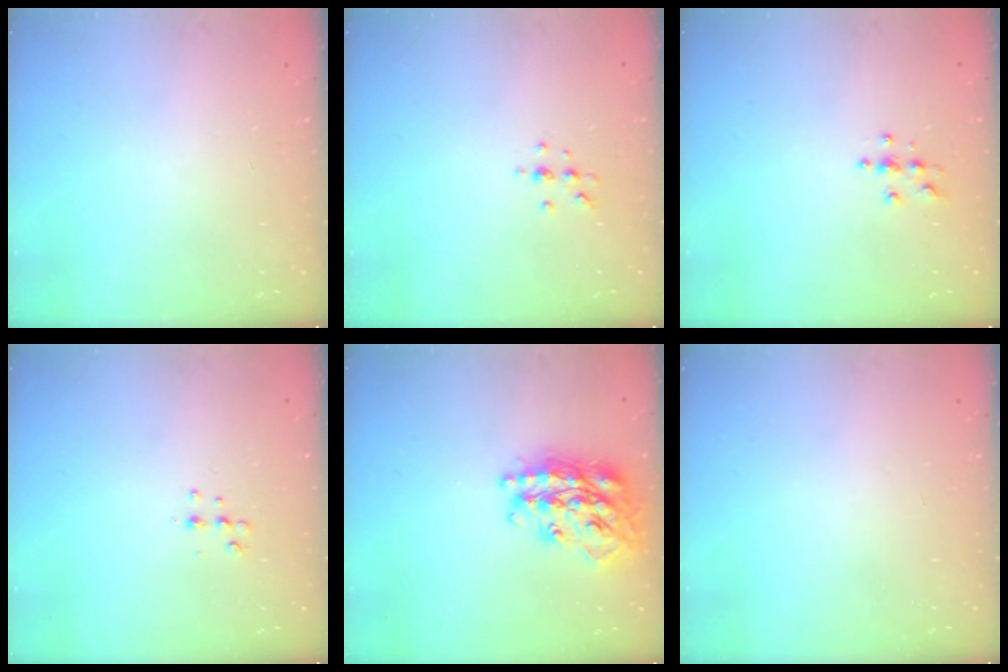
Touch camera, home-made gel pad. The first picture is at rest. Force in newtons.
{"total": 4.3, "press": 4.0, "slide": 1.4}
{"total": 3.8, "press": 3.8, "slide": 0.4}
{"total": 5.3, "press": 5.2, "slide": 0.8}
{"total": 23.2, "press": 23.2, "slide": 1.8}
{"total": 0.0}